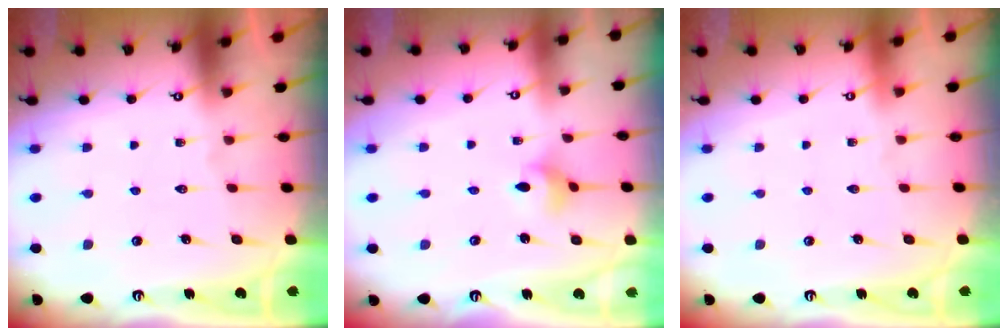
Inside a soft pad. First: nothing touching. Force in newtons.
{"total": 3.2, "press": 3.2, "slide": 0.1}
{"total": 0.0}